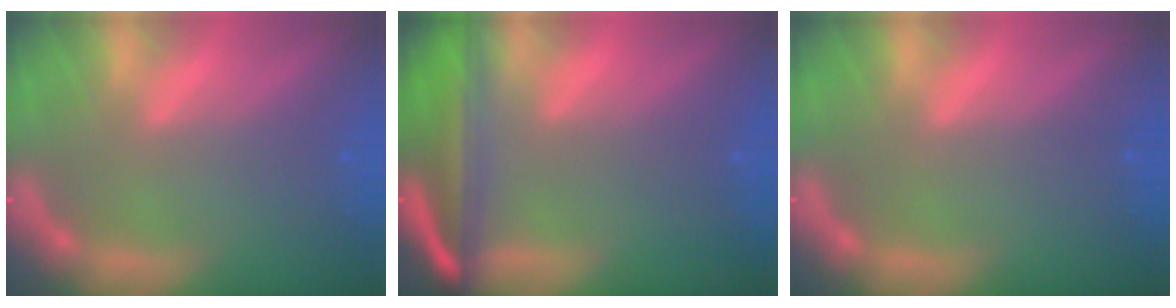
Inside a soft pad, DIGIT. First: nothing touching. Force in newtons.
{"total": 9.5}
{"total": 0.0}